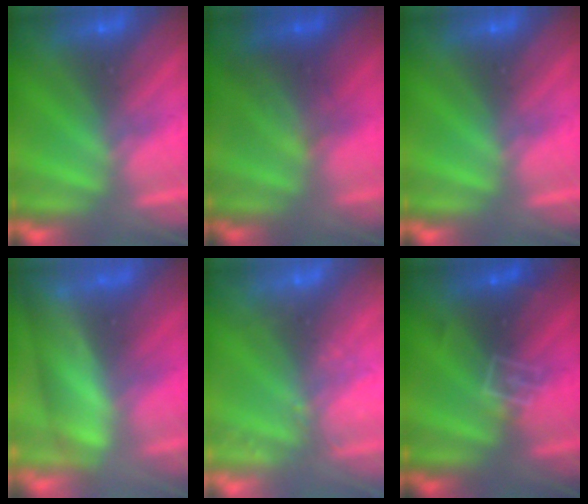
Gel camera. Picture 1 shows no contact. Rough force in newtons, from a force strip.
{"total": 2.0}
{"total": 0.0}
{"total": 4.0}
{"total": 2.5}
{"total": 2.8}